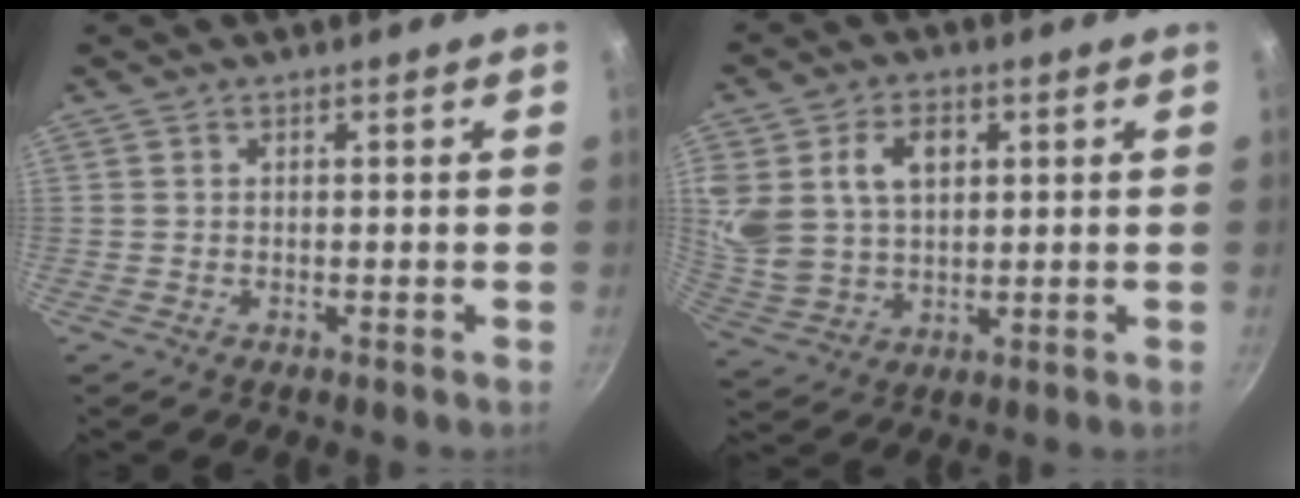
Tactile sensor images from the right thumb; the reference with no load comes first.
{"total": 13.5, "force": [4.0, 9.6, 8.5], "torque": [-0.159, -0.011, 0.083]}